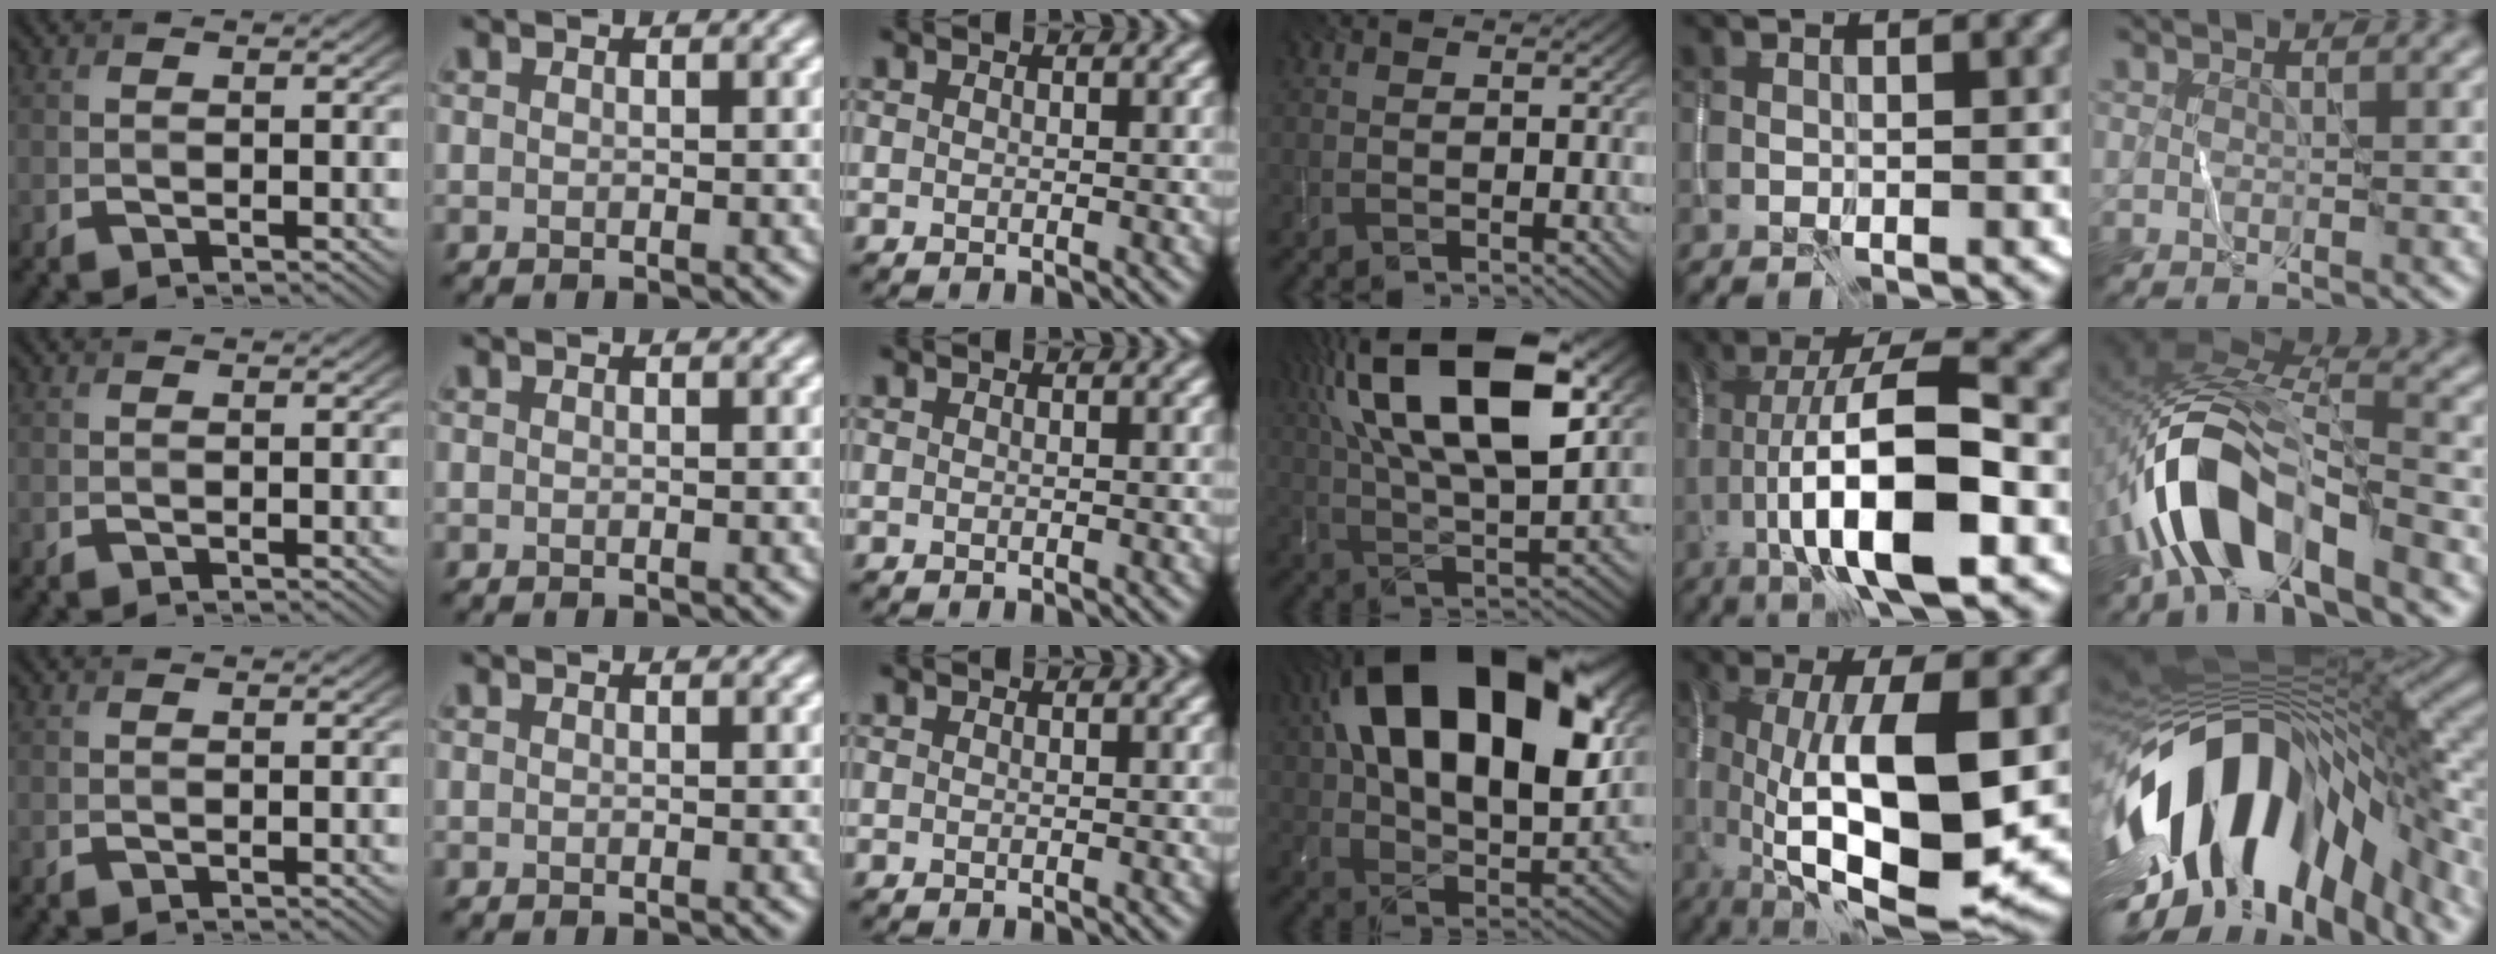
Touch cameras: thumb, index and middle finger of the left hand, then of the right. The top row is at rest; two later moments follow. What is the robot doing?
{"motion": "wipe", "object": "whiteboard"}